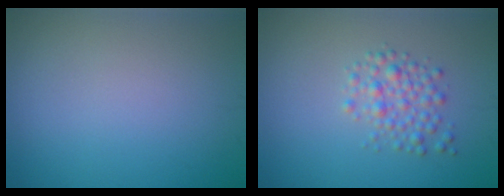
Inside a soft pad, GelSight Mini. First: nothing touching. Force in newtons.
{"total": 2.5, "press": 2.5, "slide": 0.1}